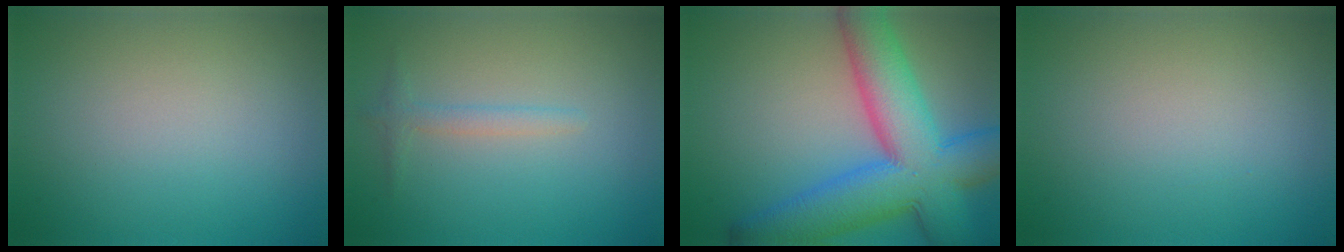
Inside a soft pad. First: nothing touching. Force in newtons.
{"total": 1.4, "press": 1.4, "slide": 0.0}
{"total": 11.8, "press": 11.8, "slide": 0.3}
{"total": 0.0}